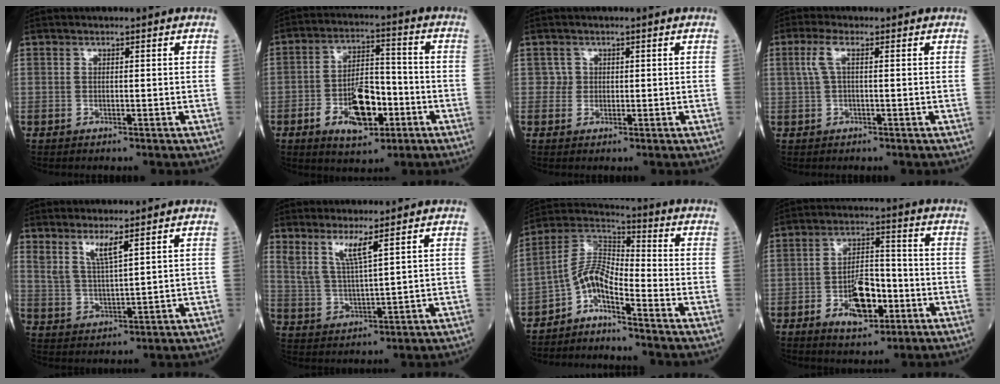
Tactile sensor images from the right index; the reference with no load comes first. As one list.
[{"total": 10.5, "force": [-4.0, 4.4, 8.6], "torque": [-0.157, 0.006, -0.064]}, {"total": 1.3, "force": [0.2, 1.3, -0.1], "torque": [0.012, 0.003, -0.003]}, {"total": 2.8, "force": [0.6, 0.5, 2.7], "torque": [-0.065, 0.016, 0.014]}, {"total": 4.4, "force": [3.0, 0.1, 3.3], "torque": [-0.068, -0.011, 0.063]}, {"total": 5.1, "force": [3.3, -0.3, 3.9], "torque": [-0.080, -0.013, 0.069]}, {"total": 6.9, "force": [-4.6, 1.7, 4.8], "torque": [-0.100, 0.021, -0.097]}, {"total": 8.9, "force": [-3.5, 3.8, 7.3], "torque": [-0.131, 0.008, -0.056]}]